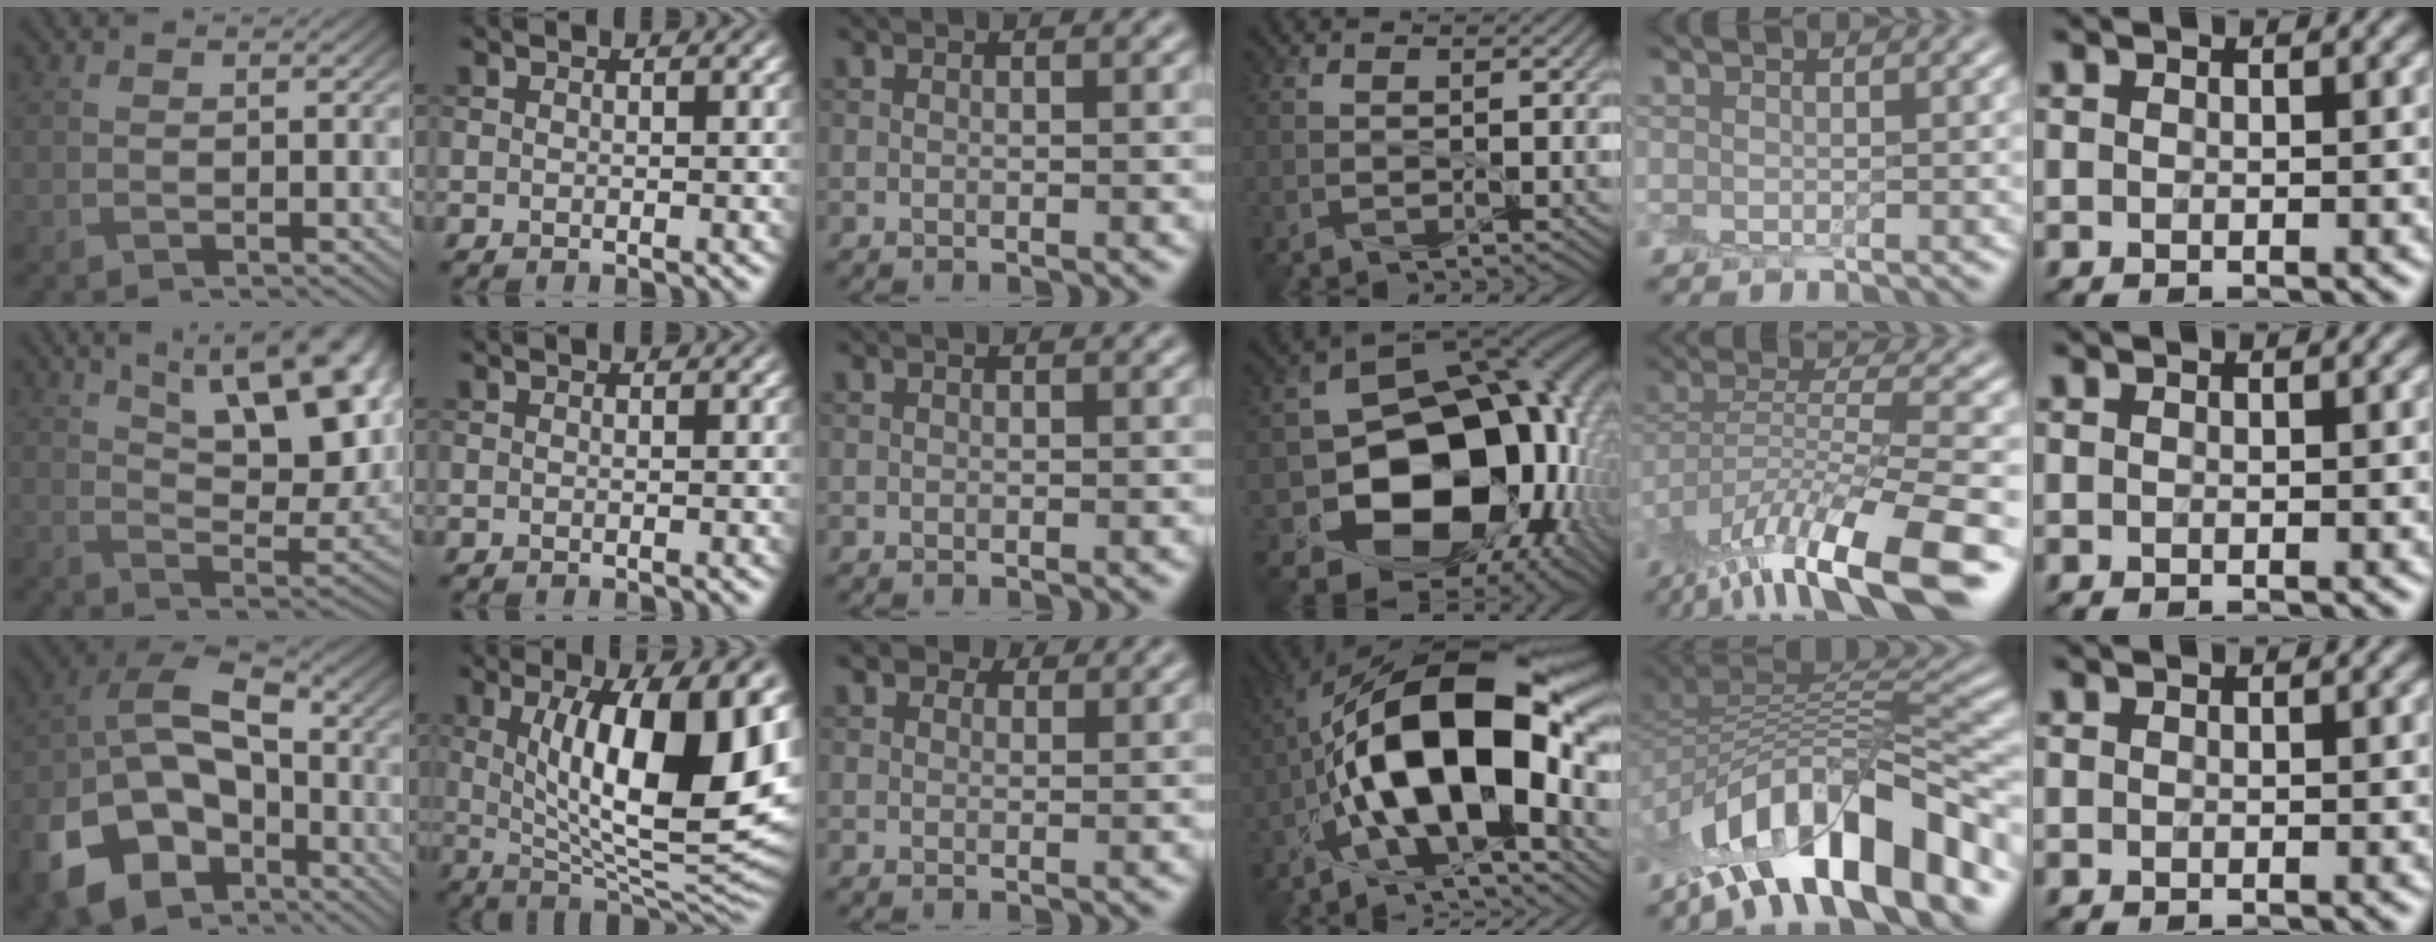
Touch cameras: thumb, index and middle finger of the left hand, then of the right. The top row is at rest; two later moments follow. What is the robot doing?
{"motion": "peel", "object": "plastic screen protector"}